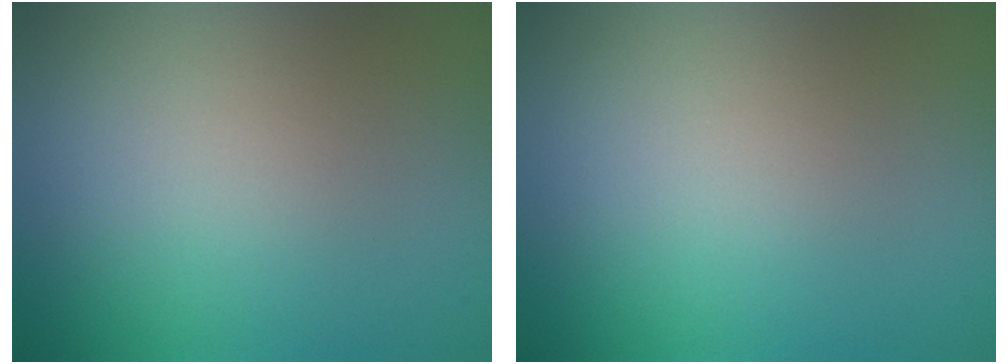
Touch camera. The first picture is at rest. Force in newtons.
{"total": 0.0}